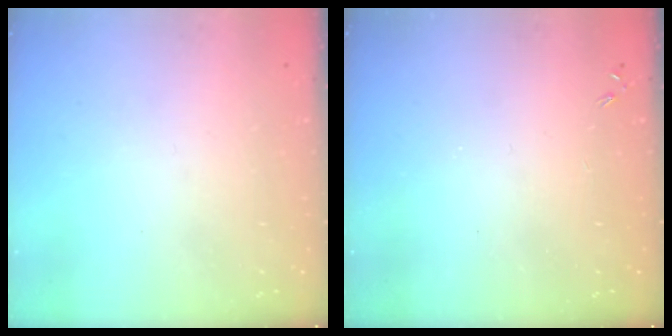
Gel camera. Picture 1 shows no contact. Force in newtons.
{"total": 0.0}